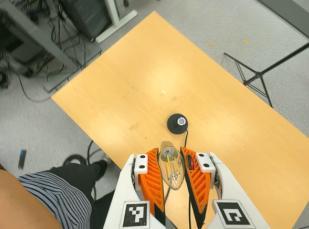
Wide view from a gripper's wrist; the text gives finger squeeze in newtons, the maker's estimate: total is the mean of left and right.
{"total": 21.8, "left": 24.0, "right": 19.6}